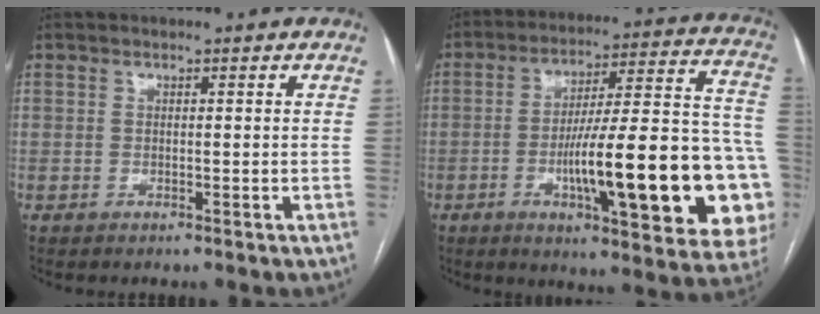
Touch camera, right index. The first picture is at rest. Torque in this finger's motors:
{"motor_torque": [1.47, -0.67, 0.94, 0.21]}